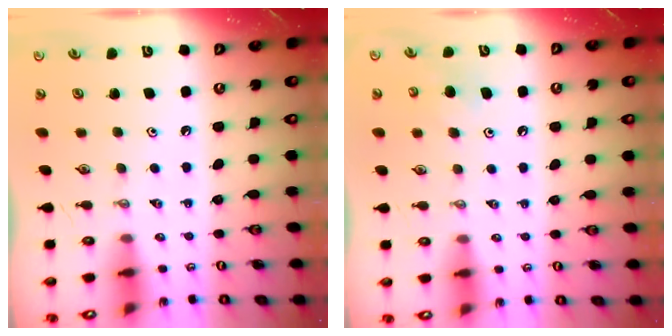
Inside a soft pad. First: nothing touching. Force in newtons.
{"total": 5.3, "press": 5.1, "slide": 1.2}